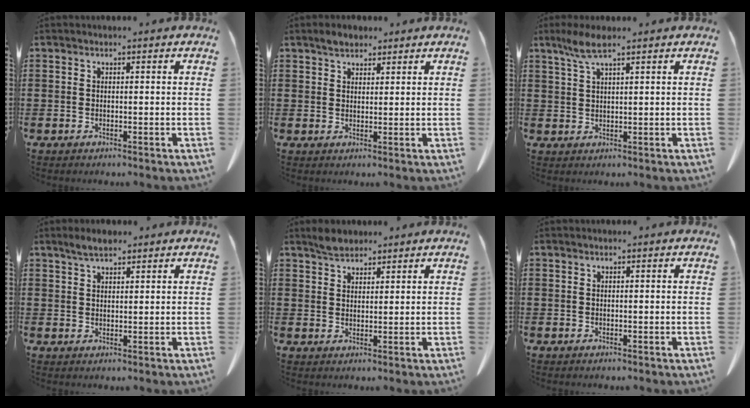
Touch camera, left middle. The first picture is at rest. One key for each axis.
{"total": 2.4, "fx": 2.1, "fy": 0.8, "fz": 0.7, "tx": -0.009, "ty": 0.003, "tz": 0.039}
{"total": 4.3, "fx": 2.8, "fy": 0.6, "fz": 3.2, "tx": -0.070, "ty": 0.002, "tz": 0.050}
{"total": 2.6, "fx": 2.2, "fy": 0.4, "fz": 1.3, "tx": -0.028, "ty": 0.004, "tz": 0.042}
{"total": 2.7, "fx": 2.5, "fy": 0.8, "fz": 0.7, "tx": -0.017, "ty": 0.005, "tz": 0.049}
{"total": 0.0}